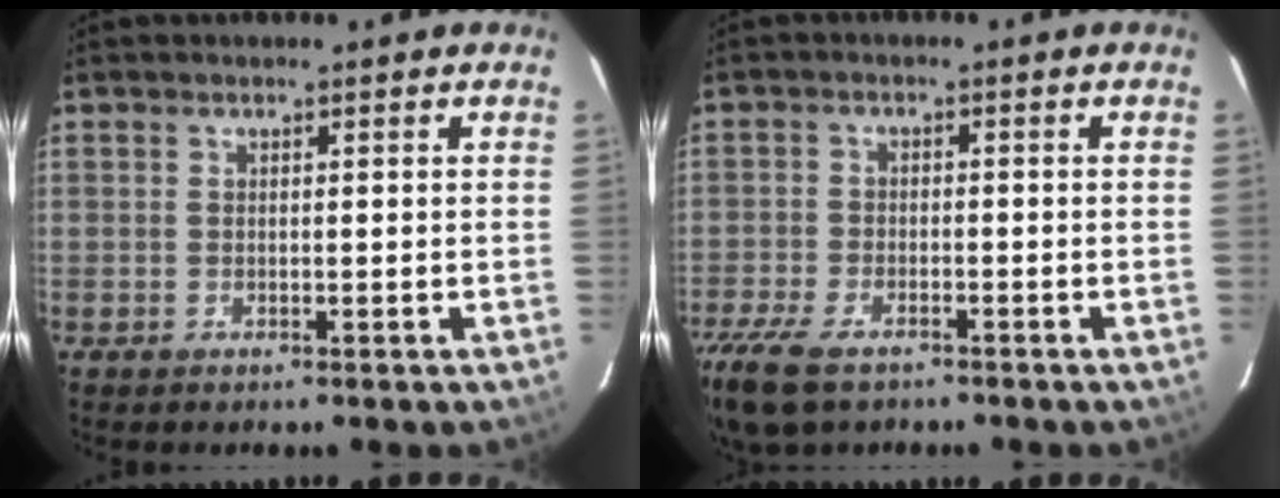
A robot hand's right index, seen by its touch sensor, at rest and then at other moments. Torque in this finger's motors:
{"motor_torque": [1.15, -0.99, 0.29, 0.04]}